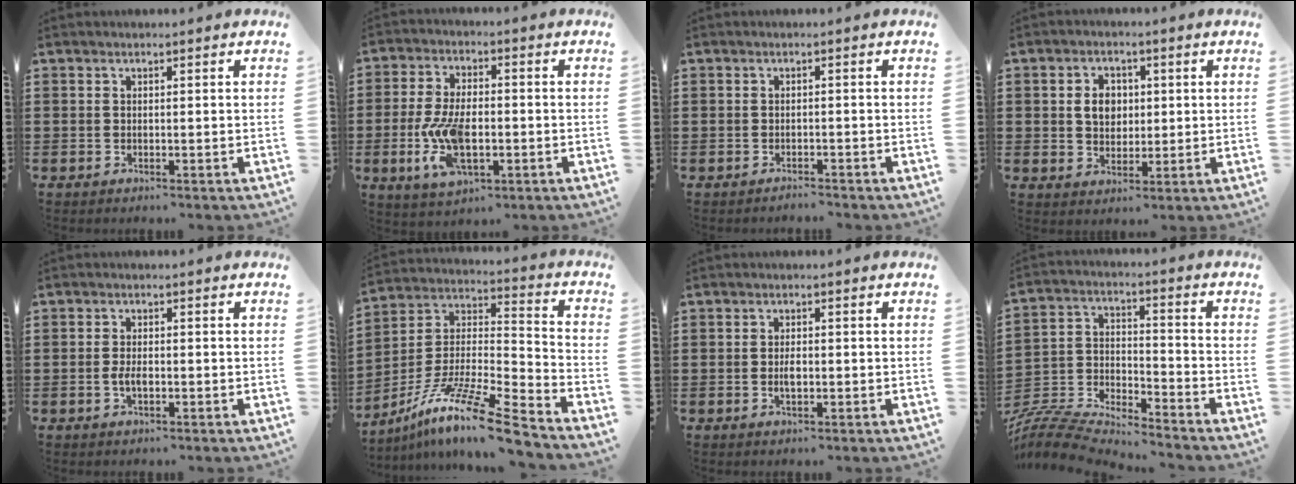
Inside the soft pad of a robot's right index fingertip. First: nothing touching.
{"total": 9.7, "force": [-2.5, 4.5, 8.1], "torque": [-0.191, -0.009, -0.049]}
{"total": 1.1, "force": [-1.1, 0.2, -0.2], "torque": [-0.001, 0.006, -0.026]}
{"total": 4.6, "force": [0.7, 3.6, 2.8], "torque": [-0.058, 0.011, 0.007]}
{"total": 2.4, "force": [-0.6, 1.1, 2.0], "torque": [-0.046, -0.001, -0.013]}
{"total": 13.3, "force": [-10.5, 0.5, 8.1], "torque": [-0.152, 0.010, -0.203]}
{"total": 2.2, "force": [-0.3, 1.0, 1.9], "torque": [-0.036, 0.002, -0.005]}
{"total": 6.8, "force": [-6.6, 1.1, 1.0], "torque": [-0.045, -0.010, -0.140]}